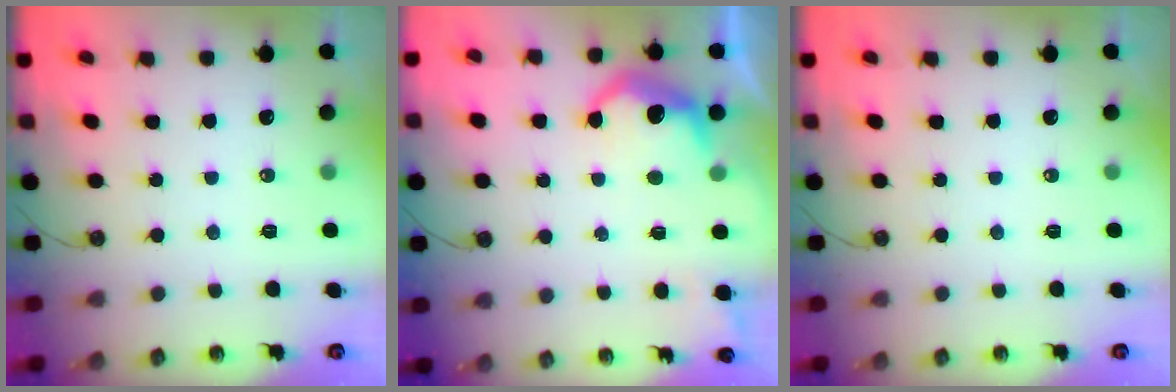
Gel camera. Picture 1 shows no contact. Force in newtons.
{"total": 9.8, "press": 9.8, "slide": 0.7}
{"total": 0.0}